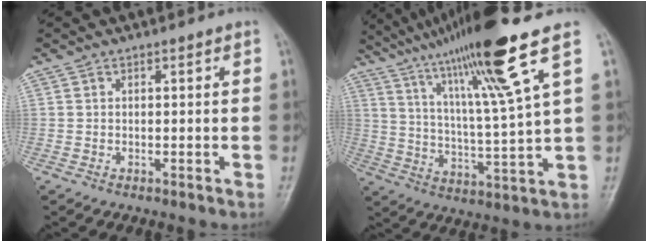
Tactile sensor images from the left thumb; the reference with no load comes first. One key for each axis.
{"total": 19.0, "fx": 11.2, "fy": 0.0, "fz": 15.3, "tx": -0.254, "ty": -0.038, "tz": 0.190}